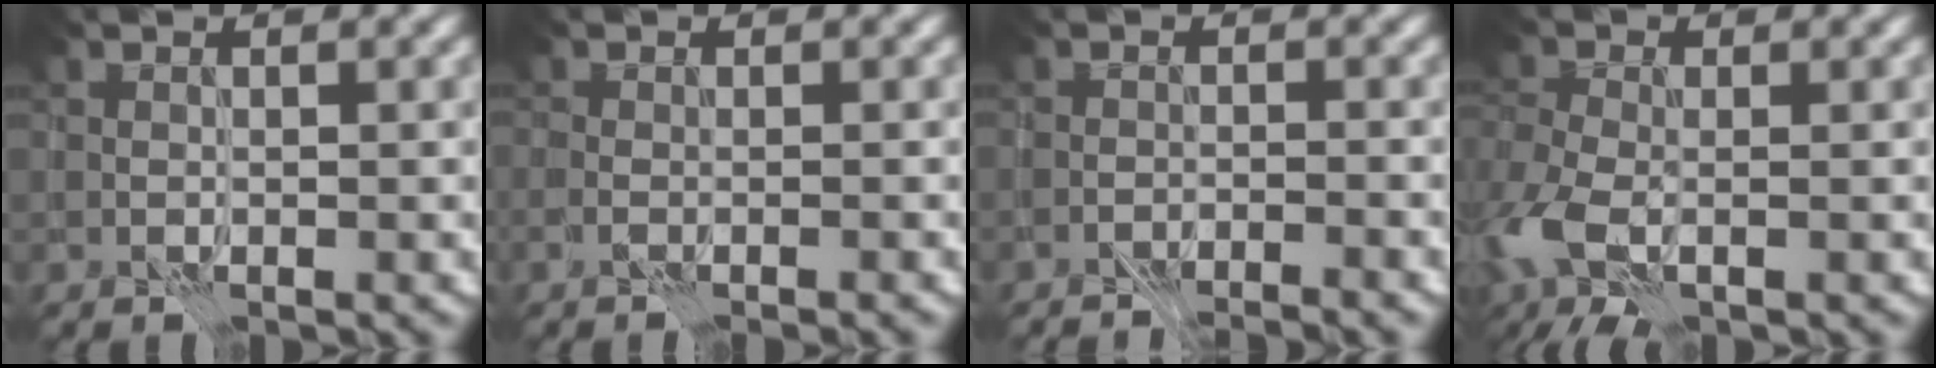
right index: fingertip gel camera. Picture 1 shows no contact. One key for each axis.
{"total": 1.3, "fx": -0.9, "fy": 0.4, "fz": 0.8, "tx": 0.001, "ty": 0.001, "tz": -0.014}
{"total": 3.1, "fx": -3.1, "fy": 0.1, "fz": 0.5, "tx": -0.008, "ty": 0.004, "tz": -0.045}
{"total": 5.8, "fx": -2.2, "fy": 3.0, "fz": 4.4, "tx": -0.093, "ty": -0.015, "tz": -0.040}